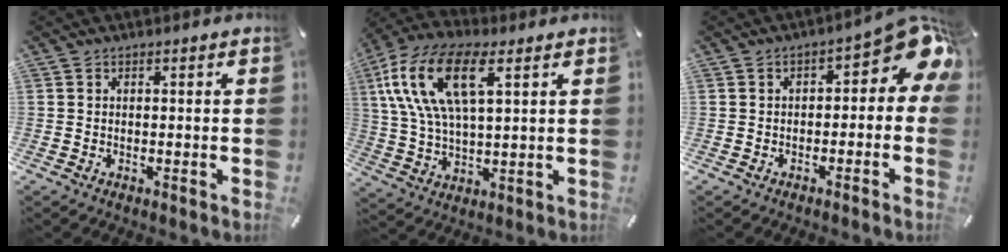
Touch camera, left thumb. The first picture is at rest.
{"total": 16.8, "force": [7.4, 7.3, 13.2], "torque": [-0.304, -0.008, 0.125]}
{"total": 9.1, "force": [2.6, 4.2, 7.6], "torque": [-0.095, -0.026, 0.043]}